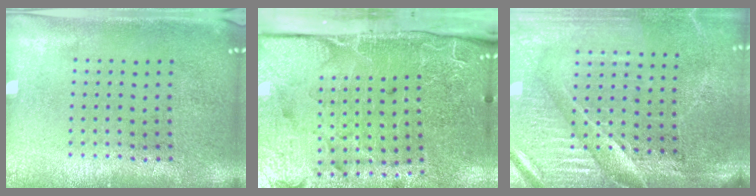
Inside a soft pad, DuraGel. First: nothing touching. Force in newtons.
{"total": 4.9, "press": 3.9, "slide": 3.0}
{"total": 4.6, "press": 4.0, "slide": 2.1}